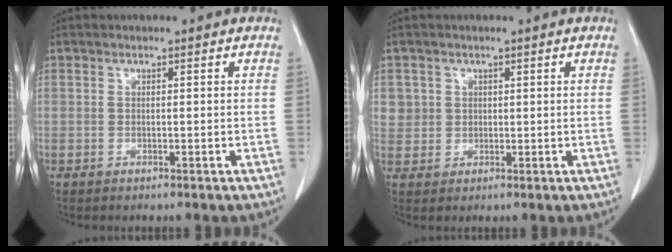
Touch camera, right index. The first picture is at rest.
{"total": 3.1, "force": [1.1, 3.0, 0.1], "torque": [0.015, 0.001, 0.020]}